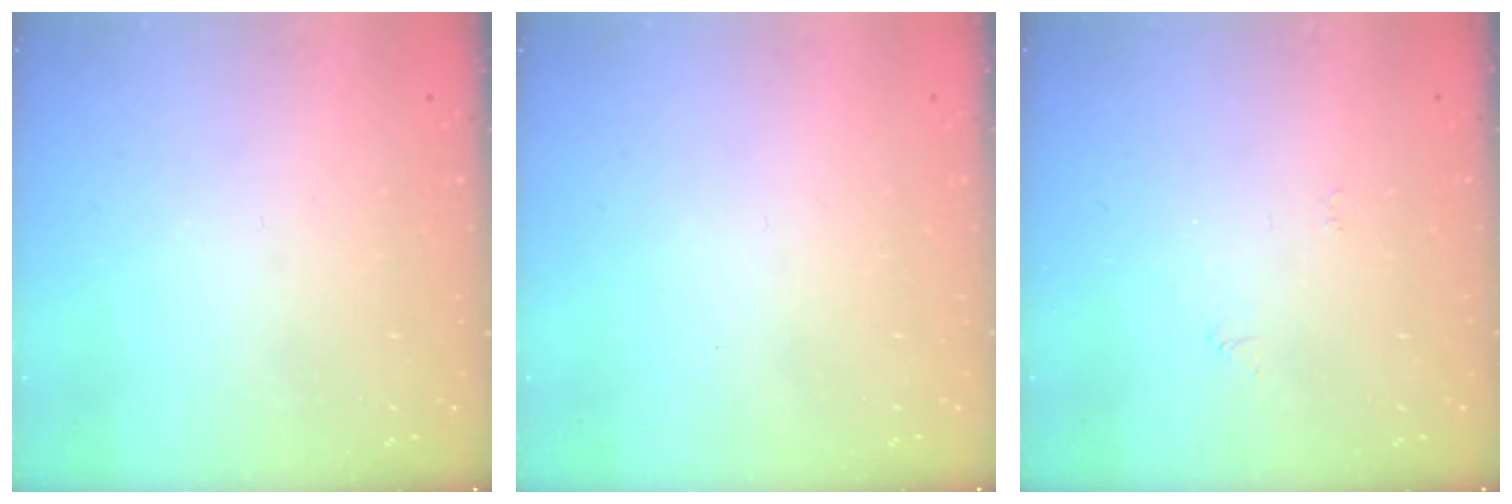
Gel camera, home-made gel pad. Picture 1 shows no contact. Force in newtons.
{"total": 1.8, "press": 1.7, "slide": 0.1}
{"total": 3.8, "press": 3.8, "slide": 0.4}